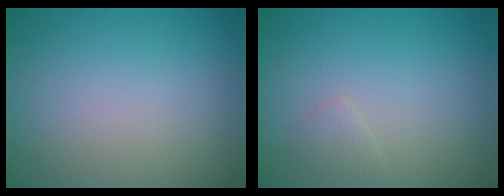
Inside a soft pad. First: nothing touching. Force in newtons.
{"total": 0.8, "press": 0.8, "slide": 0.1}